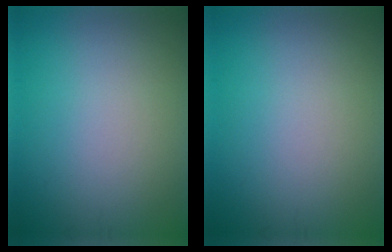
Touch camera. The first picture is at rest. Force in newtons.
{"total": 0.0}